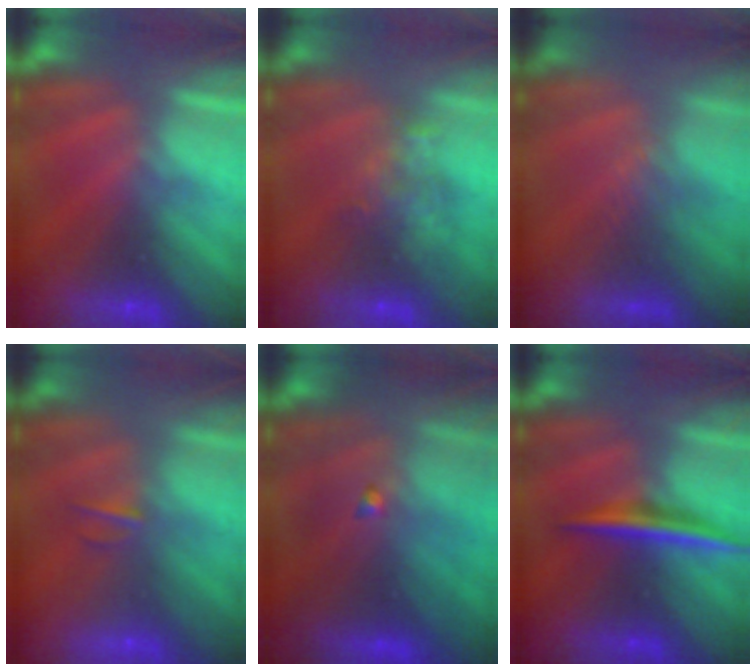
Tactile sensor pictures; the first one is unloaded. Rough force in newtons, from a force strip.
{"total": 4.3}
{"total": 3.3}
{"total": 2.1}
{"total": 8.7}
{"total": 1.7}